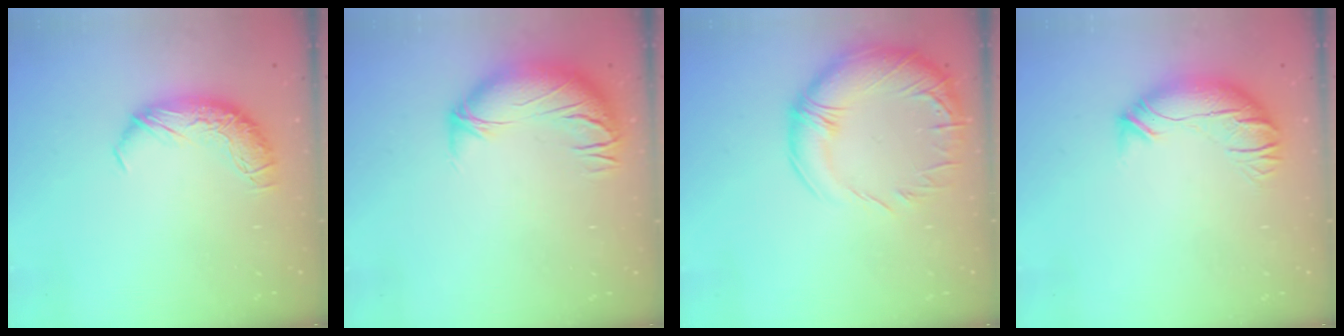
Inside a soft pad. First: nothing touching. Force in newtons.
{"total": 2.4, "press": 1.1, "slide": 2.1}
{"total": 6.0, "press": 4.5, "slide": 4.0}
{"total": 2.5, "press": 0.8, "slide": 2.4}